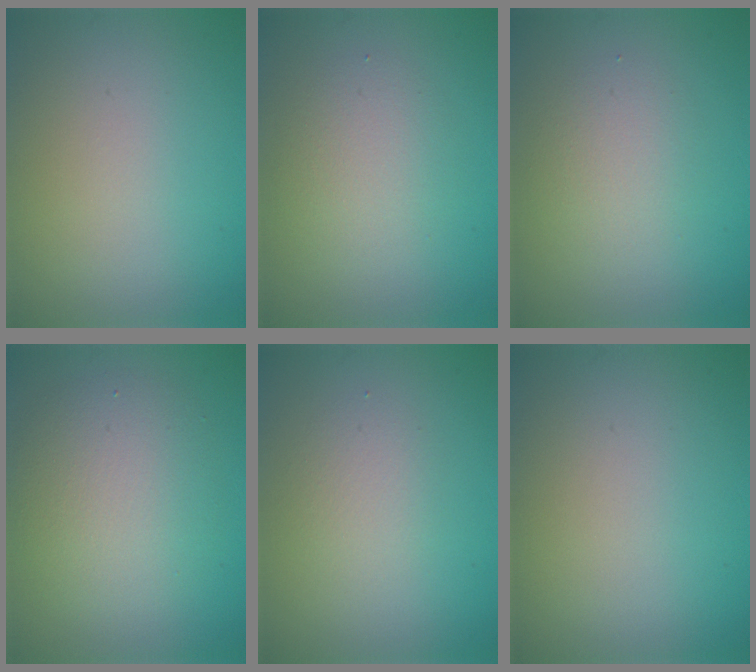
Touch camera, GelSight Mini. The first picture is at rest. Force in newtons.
{"total": 2.7, "press": 2.7, "slide": 0.2}
{"total": 2.4, "press": 2.4, "slide": 0.1}
{"total": 4.9, "press": 4.9, "slide": 0.5}
{"total": 1.8, "press": 1.8, "slide": 0.1}
{"total": 0.0}